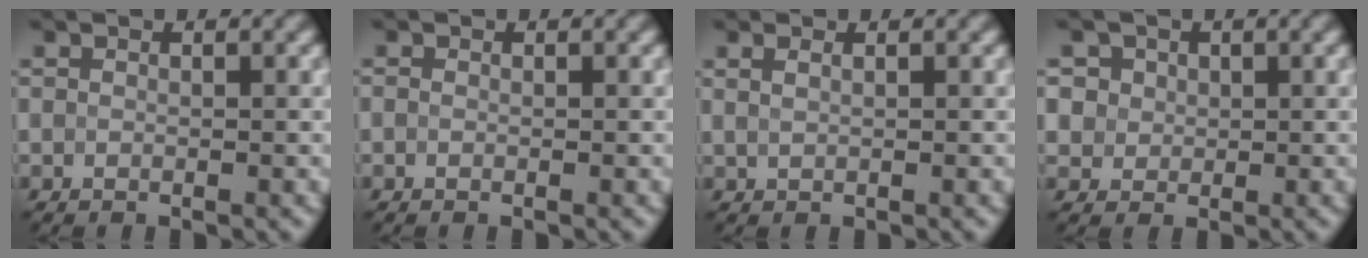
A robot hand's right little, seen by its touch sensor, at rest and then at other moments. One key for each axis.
{"total": 0.0}
{"total": 1.4, "fx": 0.9, "fy": 0.6, "fz": 0.8, "tx": -0.012, "ty": -0.001, "tz": 0.013}
{"total": 4.2, "fx": 2.1, "fy": 3.4, "fz": 1.3, "tx": -0.028, "ty": 0.010, "tz": 0.037}